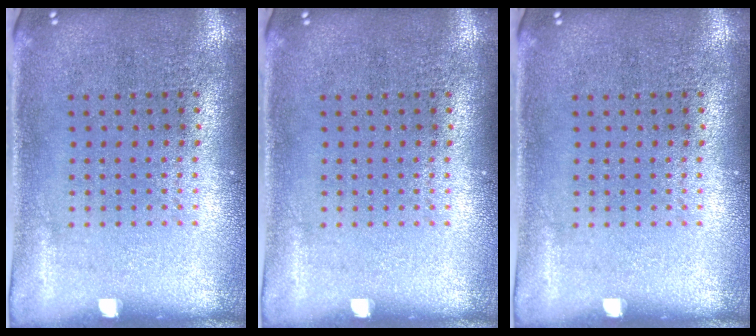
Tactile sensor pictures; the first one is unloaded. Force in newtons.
{"total": 0.0}
{"total": 0.0}